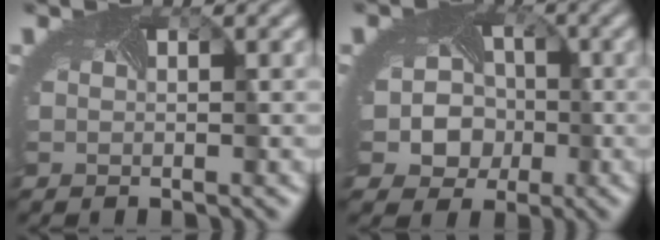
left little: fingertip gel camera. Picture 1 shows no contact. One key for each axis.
{"total": 8.4, "fx": -1.4, "fy": 7.4, "fz": 3.8, "tx": -0.063, "ty": 0.006, "tz": -0.050}